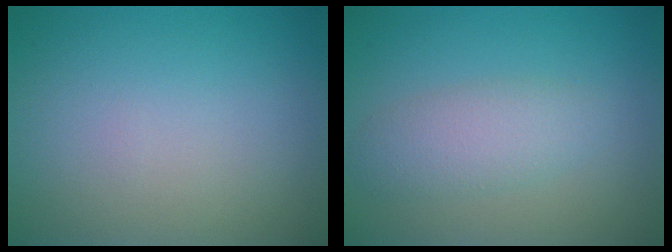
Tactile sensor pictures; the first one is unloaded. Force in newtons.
{"total": 2.9, "press": 2.9, "slide": 0.1}